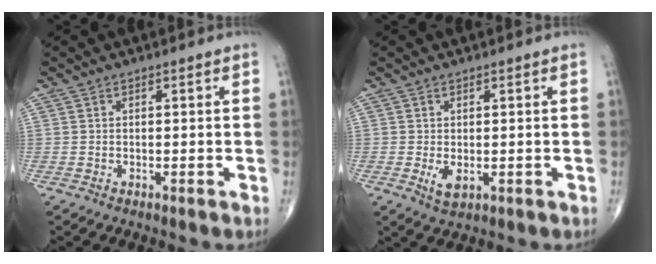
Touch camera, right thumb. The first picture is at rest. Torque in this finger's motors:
{"motor_torque": [-0.12, 0.42, 0.22, 0.17, 0.08]}